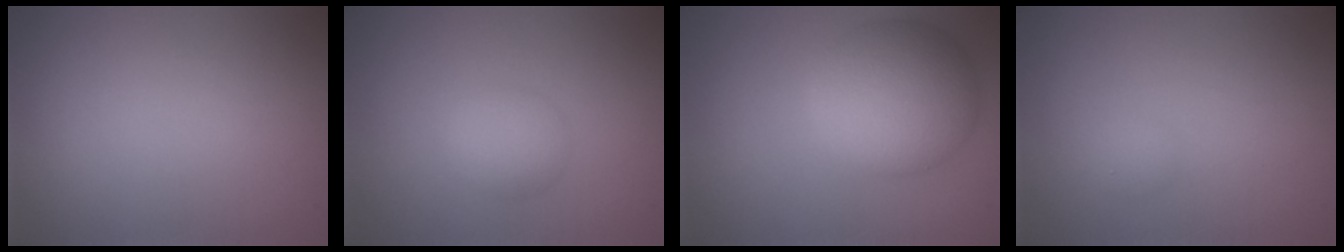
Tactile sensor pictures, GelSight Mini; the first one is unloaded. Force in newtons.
{"total": 2.3, "press": 2.3, "slide": 0.1}
{"total": 7.3, "press": 7.3, "slide": 0.2}
{"total": 0.7, "press": 0.7, "slide": 0.0}